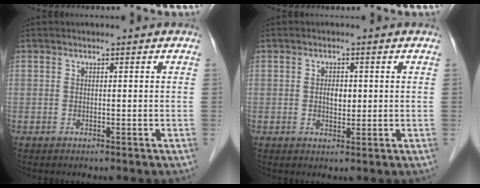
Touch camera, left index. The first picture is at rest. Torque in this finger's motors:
{"motor_torque": [0.24, 0.17, 0.02, 0.00]}